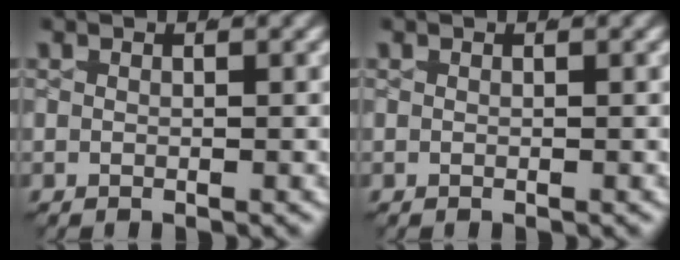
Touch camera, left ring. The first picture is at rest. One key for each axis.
{"total": 0.0}